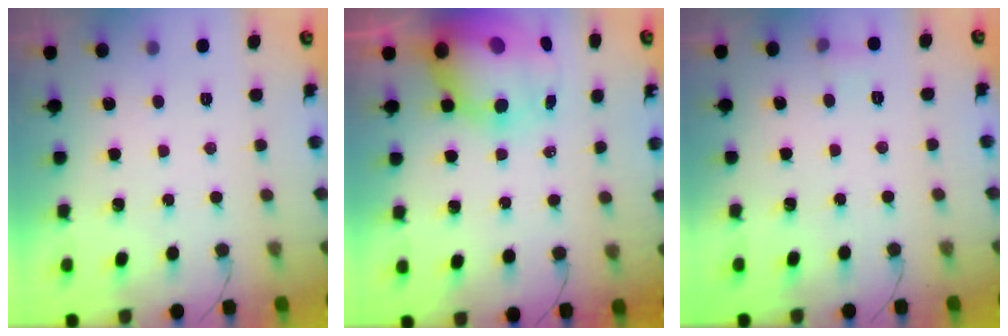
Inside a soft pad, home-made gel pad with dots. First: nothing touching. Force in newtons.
{"total": 12.4, "press": 12.0, "slide": 3.2}
{"total": 4.4, "press": 4.2, "slide": 1.2}